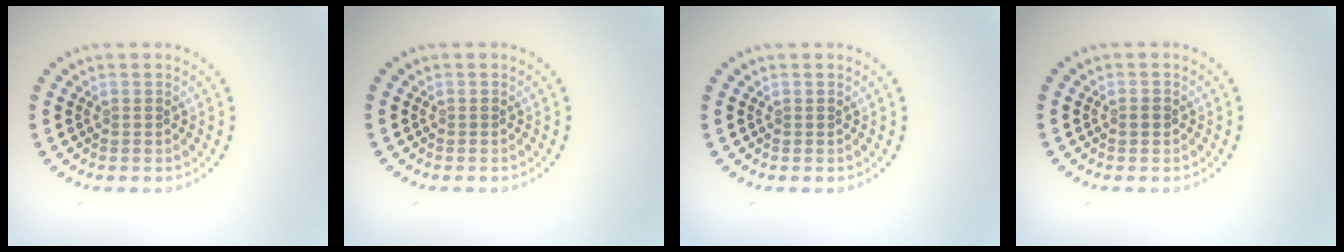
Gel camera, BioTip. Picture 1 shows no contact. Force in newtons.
{"total": 0.0}
{"total": 0.0}
{"total": 0.9, "press": 0.9, "slide": 0.0}